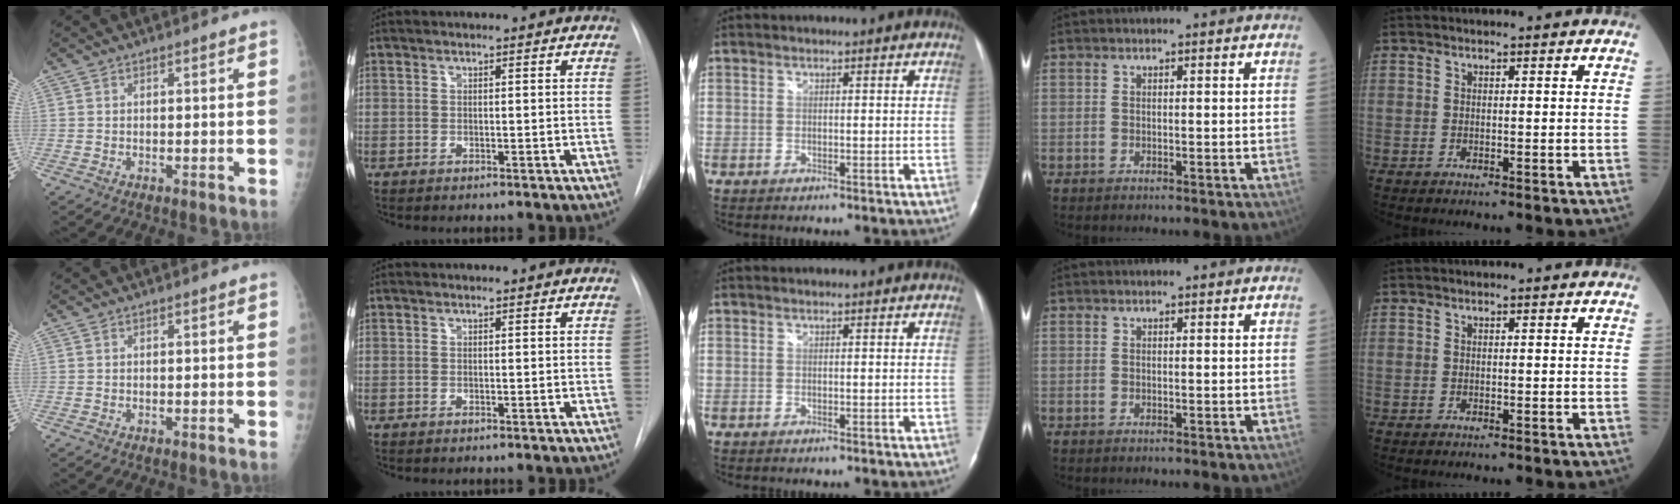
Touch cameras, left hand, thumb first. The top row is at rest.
{}